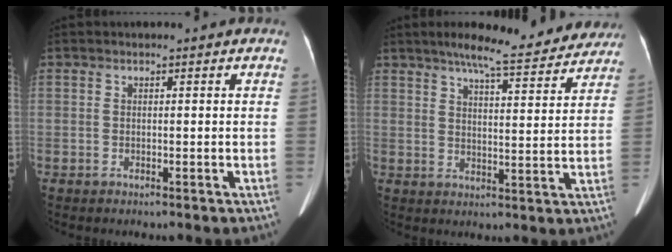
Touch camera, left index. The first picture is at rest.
{"total": 15.2, "force": [13.3, 2.4, 6.8], "torque": [-0.089, 0.005, 0.169]}